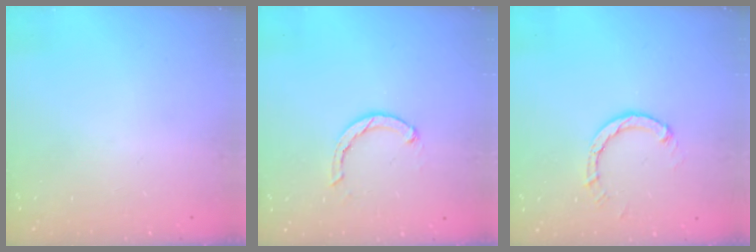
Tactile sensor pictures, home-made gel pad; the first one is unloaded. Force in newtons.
{"total": 2.4, "press": 2.3, "slide": 0.4}
{"total": 3.0, "press": 3.0, "slide": 0.3}